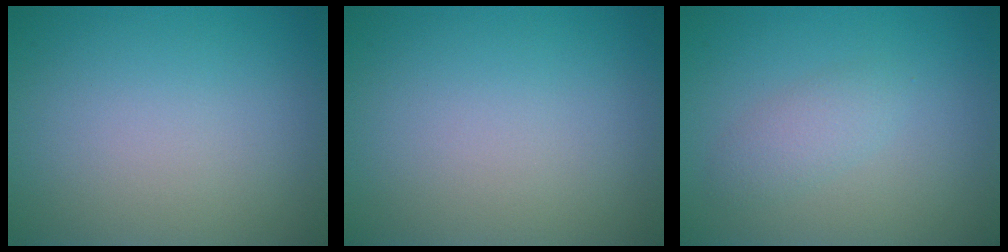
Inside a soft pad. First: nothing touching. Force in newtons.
{"total": 0.0}
{"total": 1.8, "press": 1.8, "slide": 0.1}